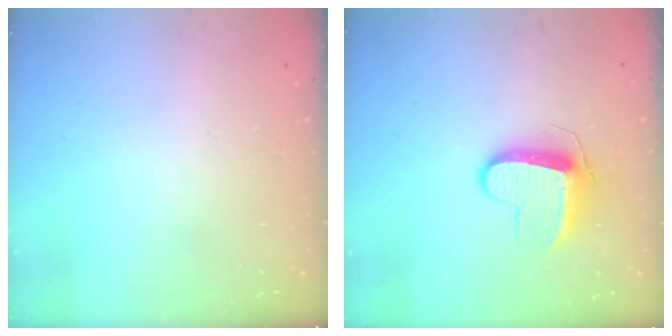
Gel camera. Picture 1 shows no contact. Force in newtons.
{"total": 9.9, "press": 9.9, "slide": 0.3}